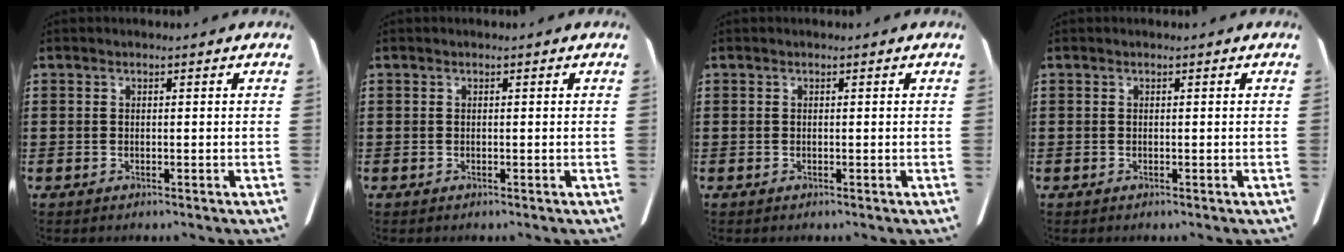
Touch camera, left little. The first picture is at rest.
{"total": 0.0}
{"total": 0.0}
{"total": 0.0}